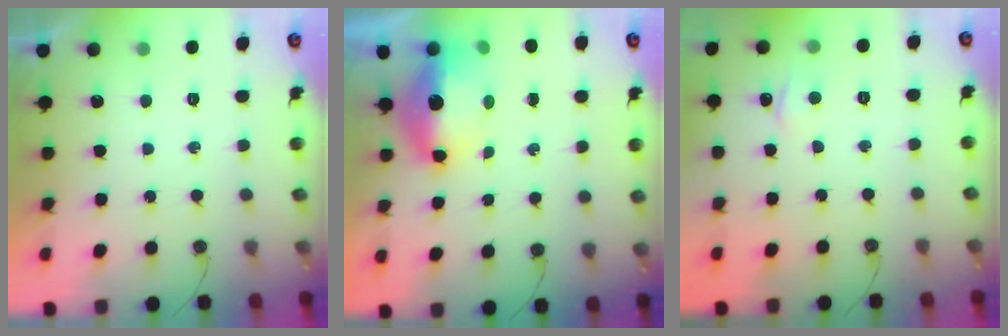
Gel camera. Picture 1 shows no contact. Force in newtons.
{"total": 8.4, "press": 8.2, "slide": 1.8}
{"total": 3.1, "press": 3.0, "slide": 0.4}